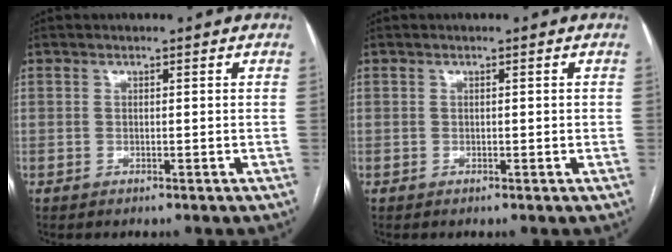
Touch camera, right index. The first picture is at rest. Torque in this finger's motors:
{"motor_torque": [-0.29, 0.03, -0.03, 0.00]}